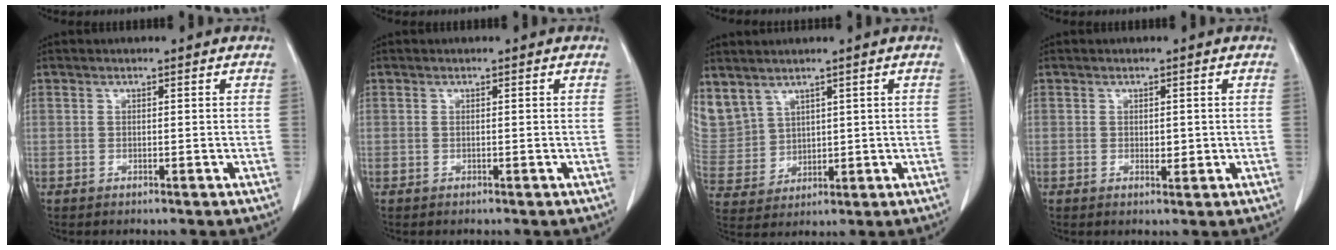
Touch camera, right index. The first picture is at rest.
{"total": 0.0}
{"total": 12.6, "force": [7.0, 9.7, 3.9], "torque": [-0.143, 0.024, 0.171]}
{"total": 1.4, "force": [0.0, 0.9, 1.2], "torque": [-0.015, -0.002, 0.003]}